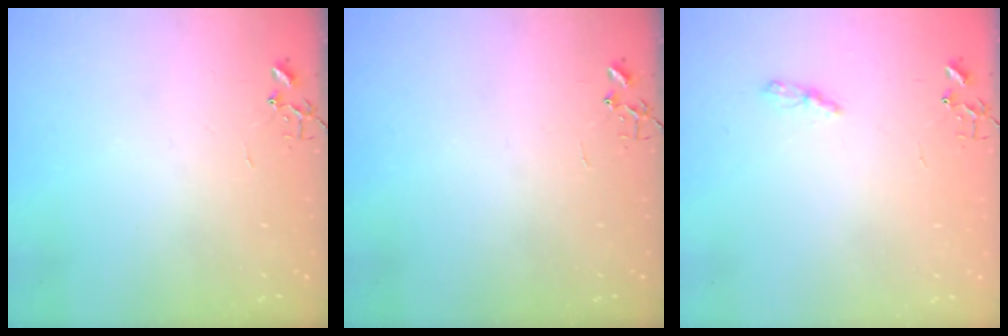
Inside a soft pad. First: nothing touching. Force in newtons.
{"total": 0.0}
{"total": 4.7, "press": 4.7, "slide": 0.4}